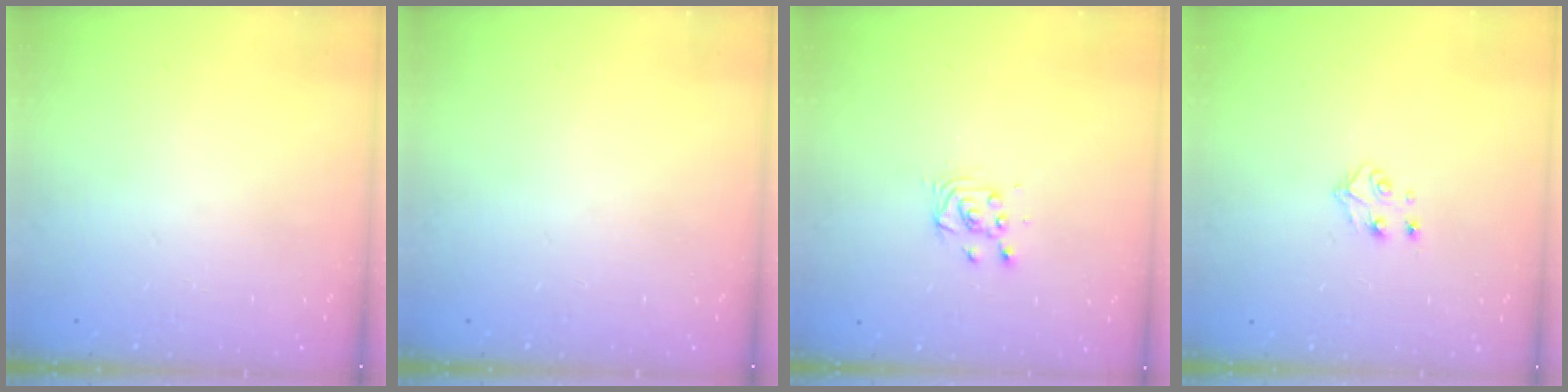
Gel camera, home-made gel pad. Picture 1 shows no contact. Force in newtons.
{"total": 0.0}
{"total": 3.5, "press": 3.5, "slide": 0.4}
{"total": 3.9, "press": 3.9, "slide": 0.5}